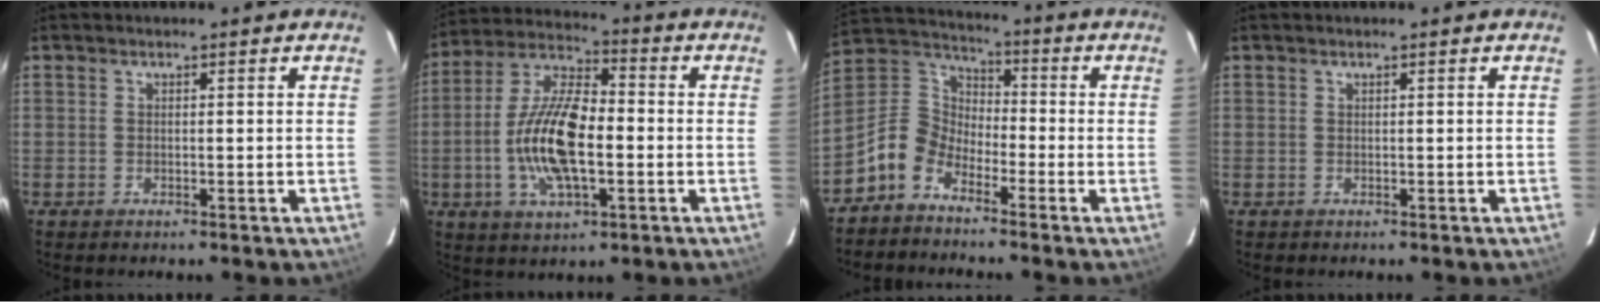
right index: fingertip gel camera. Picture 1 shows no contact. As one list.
[{"total": 15.2, "force": [-2.8, 6.1, 13.6], "torque": [-0.280, 0.004, -0.056]}, {"total": 8.6, "force": [-6.0, 5.3, 3.2], "torque": [-0.073, 0.032, -0.140]}, {"total": 0.0}]